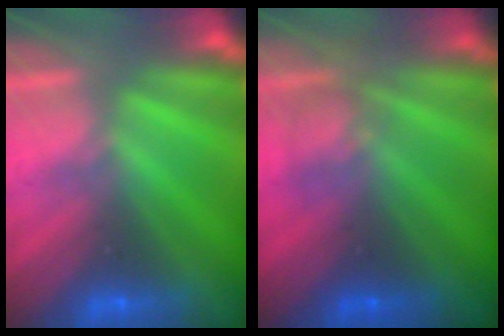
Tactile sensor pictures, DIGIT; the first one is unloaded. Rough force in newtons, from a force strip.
{"total": 2.7}